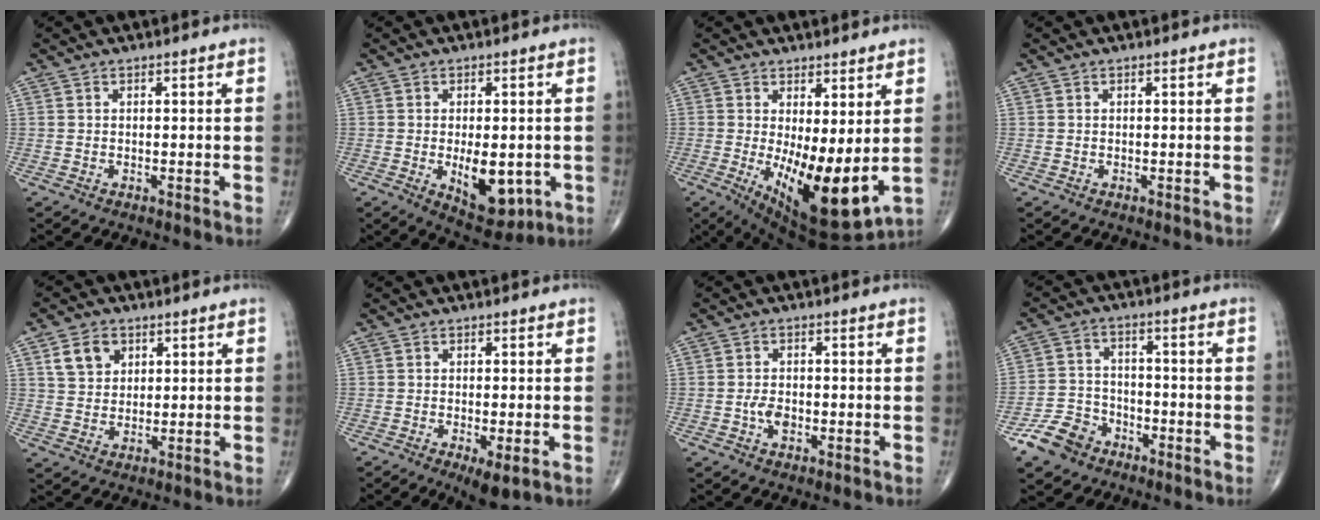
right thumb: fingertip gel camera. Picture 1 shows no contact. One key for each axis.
{"total": 10.2, "fx": -2.1, "fy": 5.2, "fz": 8.5, "tx": -0.101, "ty": -0.012, "tz": -0.017}
{"total": 14.3, "fx": -0.7, "fy": 5.1, "fz": 13.3, "tx": -0.207, "ty": -0.035, "tz": 0.011}
{"total": 0.0}
{"total": 6.2, "fx": 2.7, "fy": 4.7, "fz": 3.0, "tx": -0.033, "ty": -0.009, "tz": 0.050}
{"total": 5.1, "fx": -2.1, "fy": 1.6, "fz": 4.3, "tx": -0.070, "ty": -0.012, "tz": -0.029}
{"total": 3.1, "fx": -0.8, "fy": 1.9, "fz": 2.3, "tx": -0.035, "ty": 0.003, "tz": -0.015}
{"total": 8.1, "fx": -5.1, "fy": 5.7, "fz": 2.5, "tx": -0.029, "ty": 0.033, "tz": -0.099}